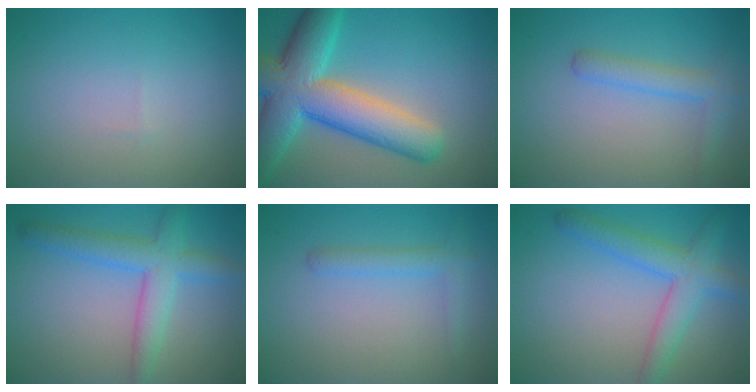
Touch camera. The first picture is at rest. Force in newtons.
{"total": 10.7, "press": 10.7, "slide": 0.6}
{"total": 2.5, "press": 2.5, "slide": 0.0}
{"total": 4.6, "press": 4.6, "slide": 0.2}
{"total": 1.9, "press": 1.9, "slide": 0.1}
{"total": 4.5, "press": 4.5, "slide": 0.1}